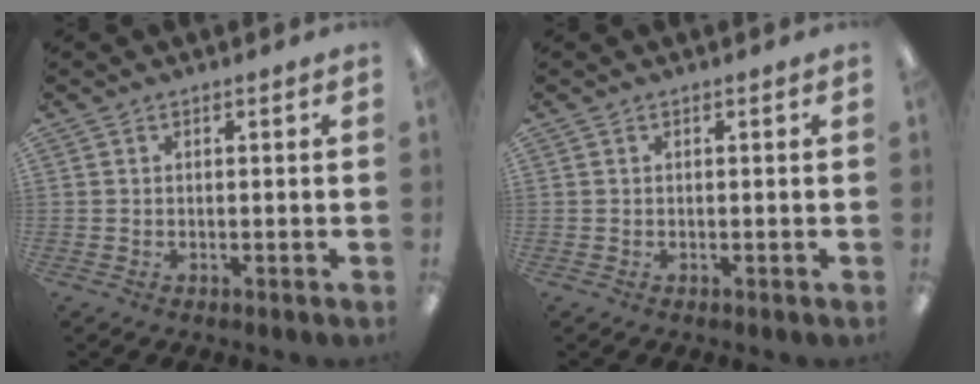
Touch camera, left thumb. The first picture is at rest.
{"total": 0.0}